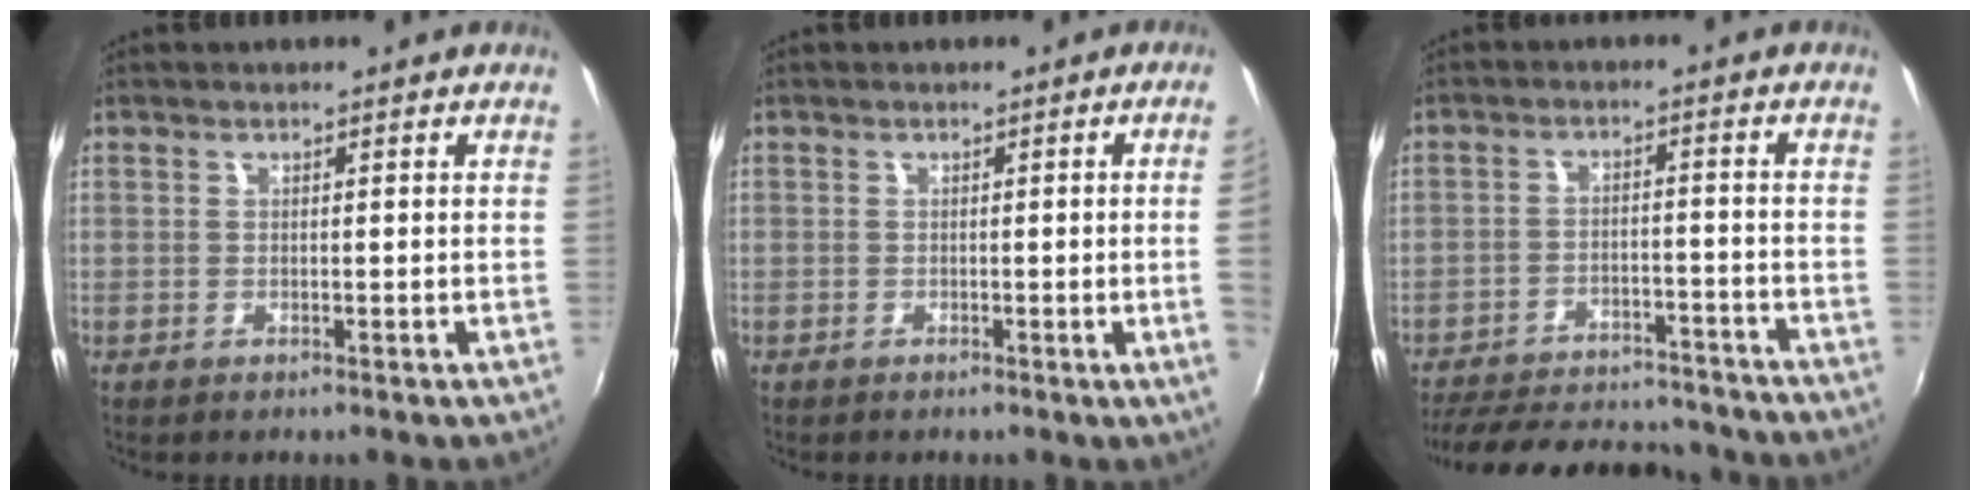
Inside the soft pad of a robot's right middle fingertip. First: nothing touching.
{"total": 3.2, "force": [0.0, -1.8, 2.7], "torque": [-0.042, -0.012, 0.005]}
{"total": 21.2, "force": [-18.3, 7.2, 7.9], "torque": [-0.174, 0.014, -0.240]}